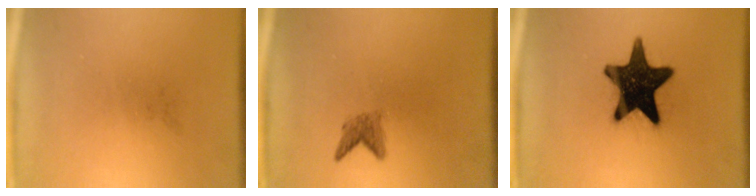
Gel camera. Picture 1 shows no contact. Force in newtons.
{"total": 1.7}
{"total": 17.0}